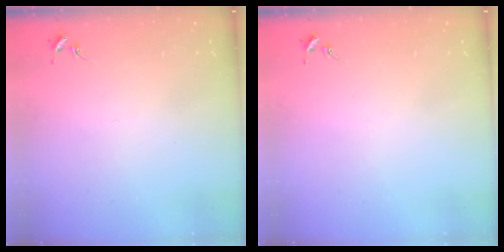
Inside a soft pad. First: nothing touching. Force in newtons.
{"total": 0.0}